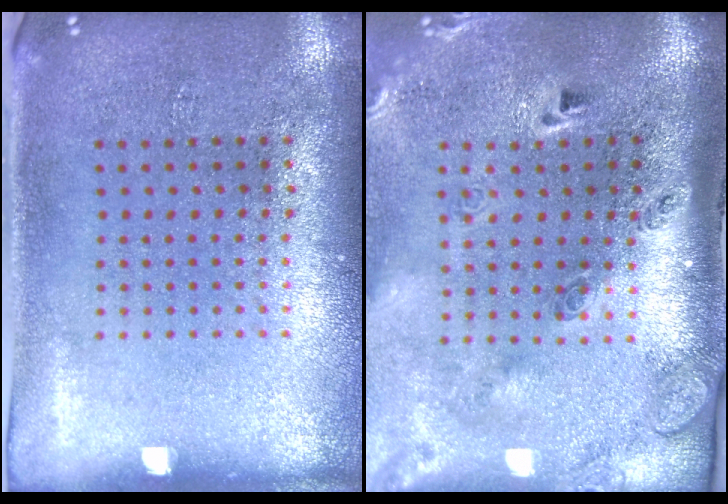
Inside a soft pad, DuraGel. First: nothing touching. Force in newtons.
{"total": 3.0, "press": 2.0, "slide": 2.2}